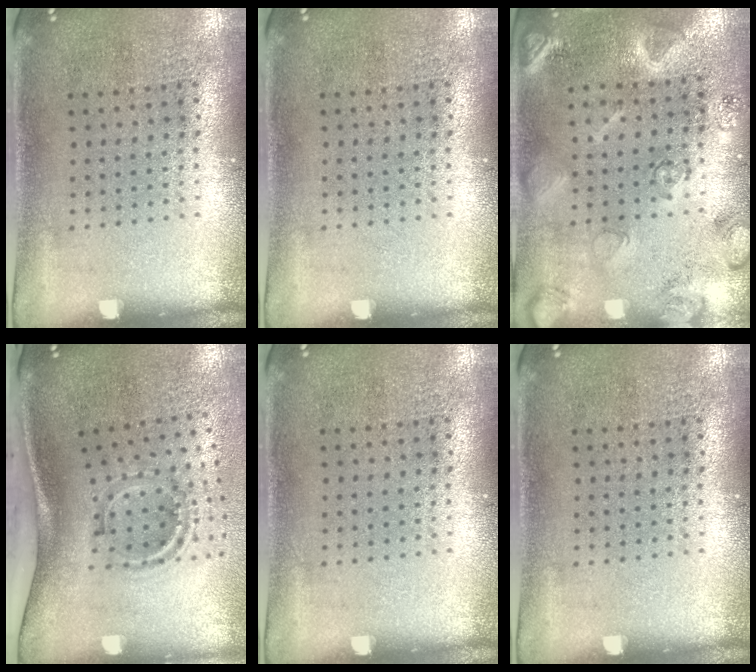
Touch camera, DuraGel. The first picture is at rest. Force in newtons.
{"total": 0.0}
{"total": 2.3, "press": 2.3, "slide": 0.1}
{"total": 2.0, "press": 1.2, "slide": 1.7}
{"total": 0.0}
{"total": 0.0}